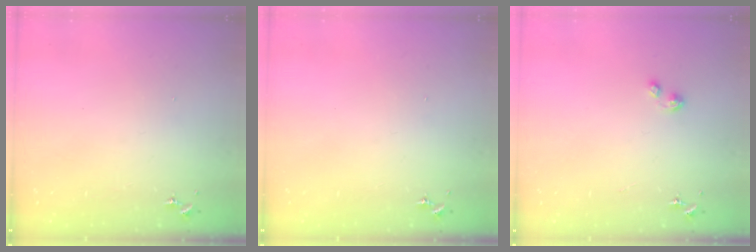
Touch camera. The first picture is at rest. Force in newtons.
{"total": 0.0}
{"total": 2.2, "press": 2.2, "slide": 0.3}